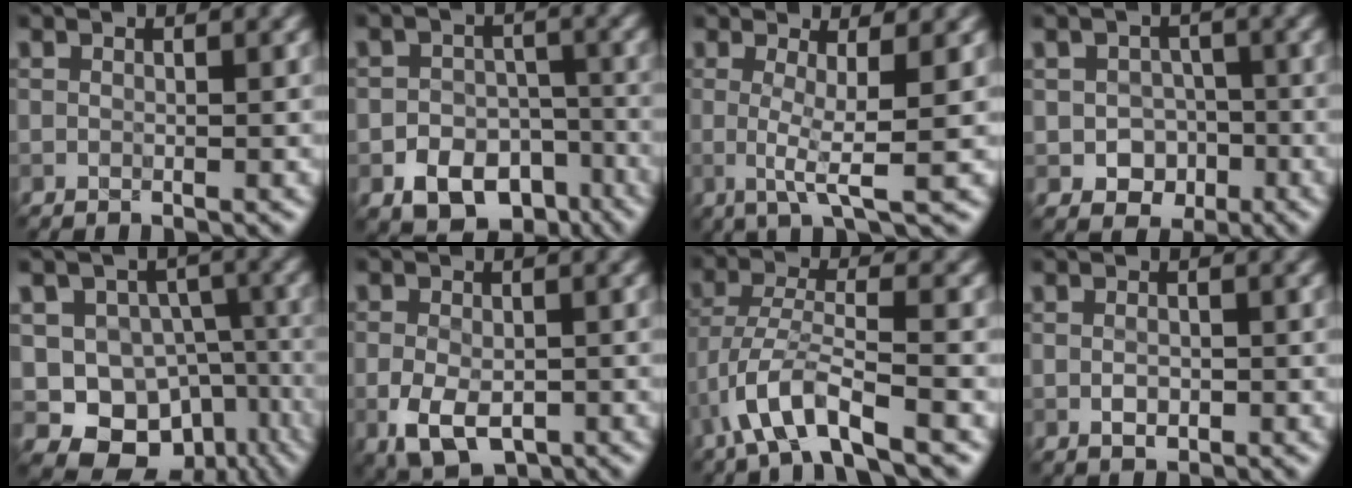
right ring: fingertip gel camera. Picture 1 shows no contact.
{"total": 8.3, "force": [-4.9, 5.8, 3.4], "torque": [-0.040, -0.007, -0.070]}
{"total": 3.6, "force": [0.2, 0.5, 3.6], "torque": [-0.066, -0.007, -0.001]}
{"total": 4.0, "force": [-1.4, 3.5, 1.3], "torque": [0.003, 0.006, -0.033]}
{"total": 9.2, "force": [-3.3, 7.4, 4.2], "torque": [-0.051, -0.008, -0.047]}
{"total": 5.1, "force": [-1.7, 3.1, 3.6], "torque": [-0.073, -0.011, -0.035]}
{"total": 5.5, "force": [-3.2, 1.3, 4.3], "torque": [-0.089, 0.001, -0.067]}
{"total": 1.2, "force": [-0.2, 0.8, 0.8], "torque": [-0.015, 0.001, -0.005]}